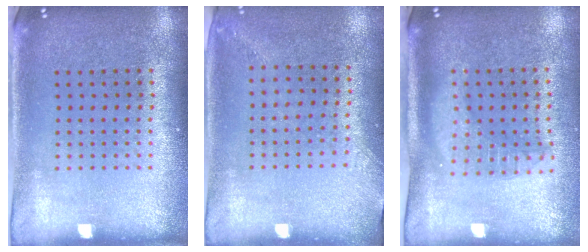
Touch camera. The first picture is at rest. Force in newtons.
{"total": 1.3, "press": 1.0, "slide": 0.8}
{"total": 1.8, "press": 1.5, "slide": 1.0}